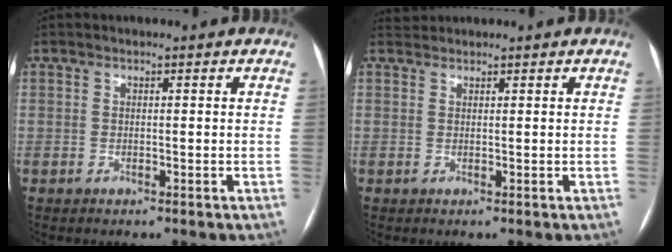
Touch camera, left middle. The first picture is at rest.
{"total": 1.1, "force": [1.1, 0.1, -0.4], "torque": [-0.004, 0.013, 0.025]}